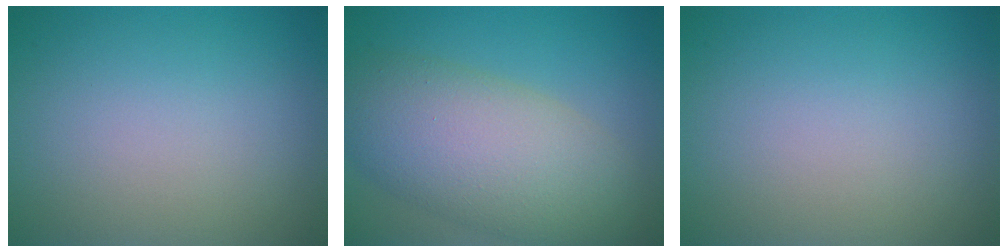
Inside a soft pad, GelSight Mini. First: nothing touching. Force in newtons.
{"total": 8.8, "press": 8.8, "slide": 0.7}
{"total": 0.0}